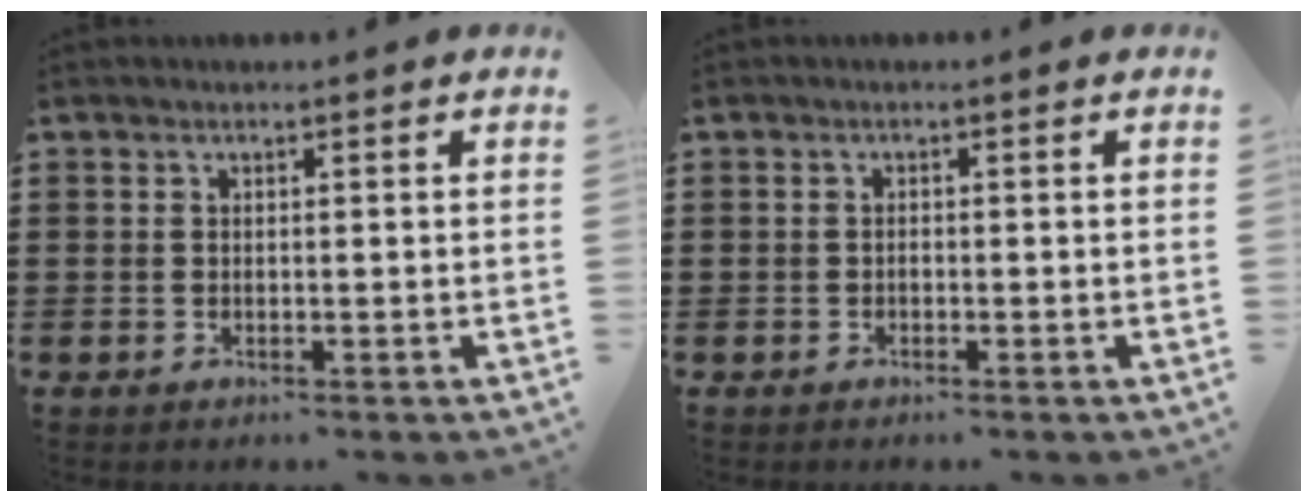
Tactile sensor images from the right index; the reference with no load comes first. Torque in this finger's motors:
{"motor_torque": [1.24, 0.90, -0.03, -0.08]}